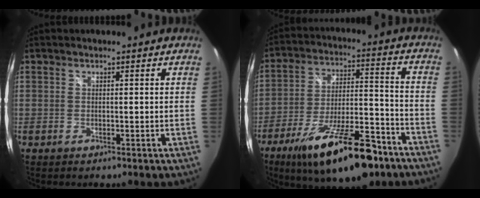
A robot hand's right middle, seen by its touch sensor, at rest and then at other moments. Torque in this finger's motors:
{"motor_torque": [1.22, -0.91, 0.54, 0.21]}